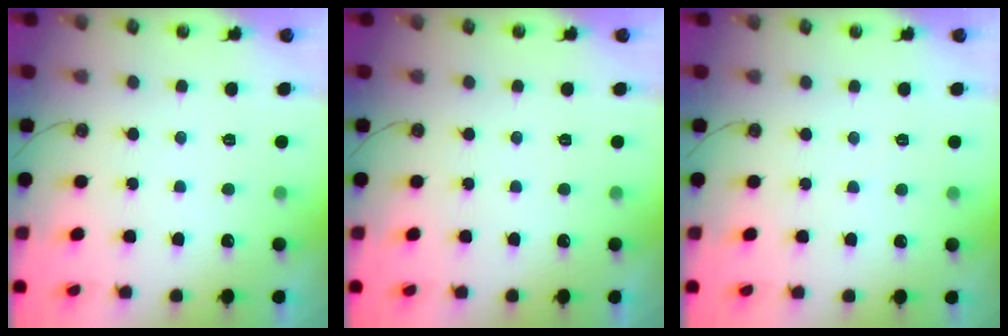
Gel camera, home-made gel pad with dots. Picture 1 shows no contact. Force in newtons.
{"total": 0.0}
{"total": 2.0, "press": 2.0, "slide": 0.4}